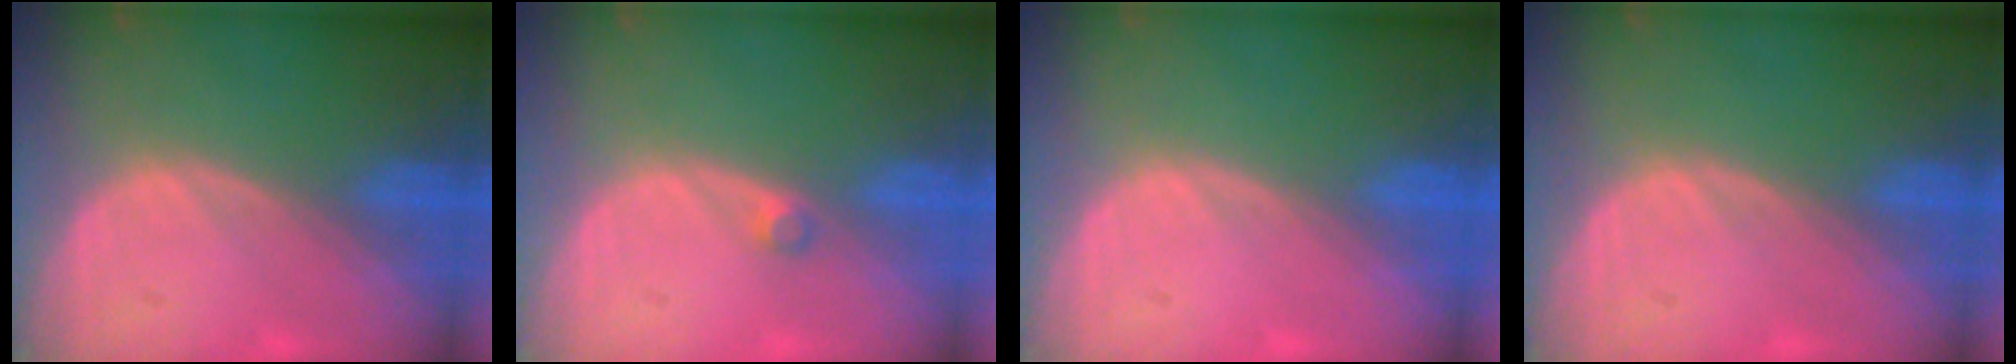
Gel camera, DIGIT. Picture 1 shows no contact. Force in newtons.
{"total": 1.3, "press": 1.1, "slide": 0.6}
{"total": 0.0}
{"total": 0.0}